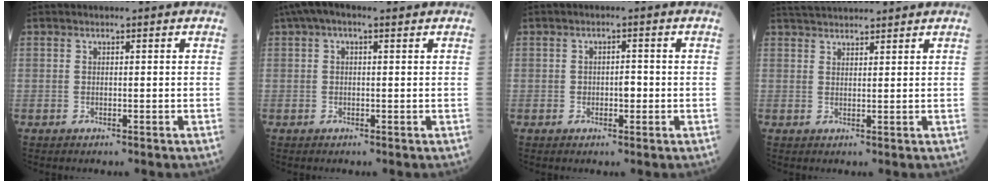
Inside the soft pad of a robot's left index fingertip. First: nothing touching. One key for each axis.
{"total": 4.4, "fx": 2.6, "fy": 1.7, "fz": 3.2, "tx": -0.068, "ty": 0.037, "tz": 0.040}
{"total": 2.0, "fx": -0.4, "fy": 1.1, "fz": 1.6, "tx": -0.022, "ty": 0.004, "tz": -0.006}
{"total": 6.4, "fx": 6.1, "fy": 0.7, "fz": 2.0, "tx": -0.035, "ty": 0.038, "tz": 0.099}